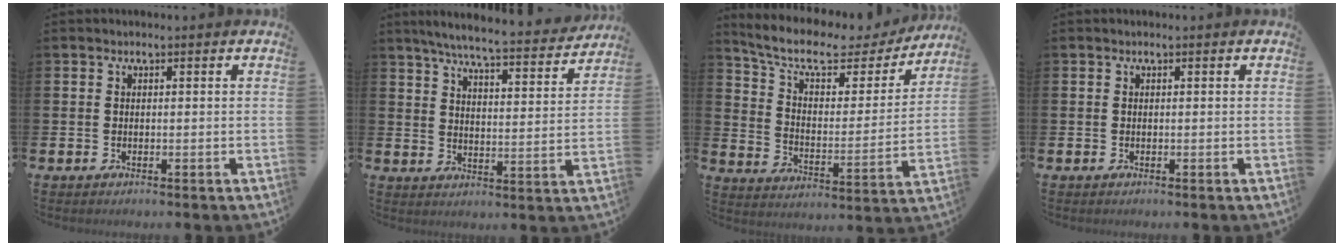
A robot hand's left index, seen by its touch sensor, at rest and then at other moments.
{"total": 6.6, "force": [6.1, 0.3, 2.5], "torque": [-0.061, -0.046, 0.100]}
{"total": 9.5, "force": [7.9, 3.3, 4.2], "torque": [-0.104, -0.051, 0.129]}
{"total": 0.0}